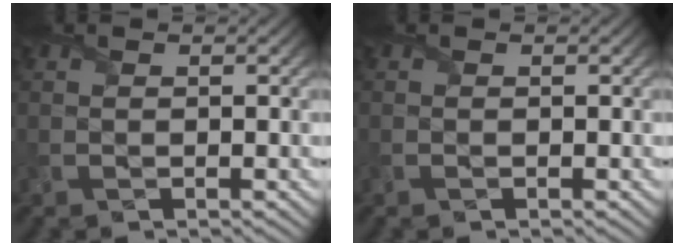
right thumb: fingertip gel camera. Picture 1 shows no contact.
{"total": 0.0}